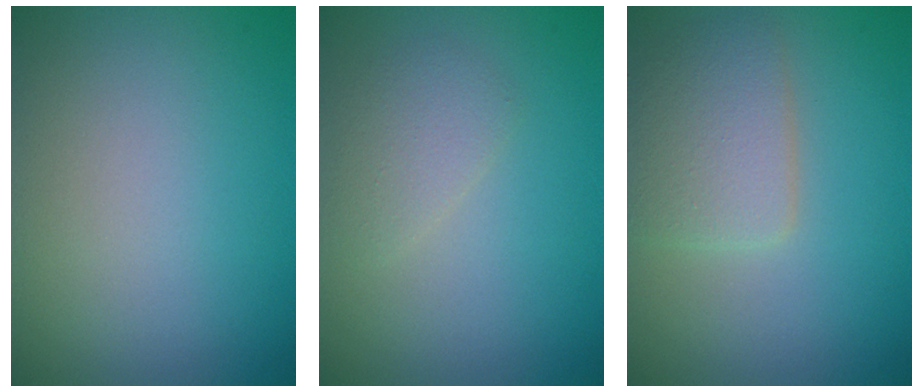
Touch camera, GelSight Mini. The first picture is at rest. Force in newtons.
{"total": 1.5, "press": 1.5, "slide": 0.1}
{"total": 3.5, "press": 3.5, "slide": 0.2}